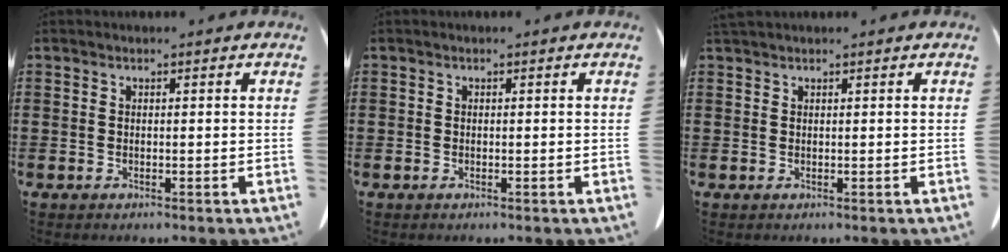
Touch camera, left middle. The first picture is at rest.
{"total": 0.0}
{"total": 0.6, "force": [0.6, 0.1, 0.1], "torque": [-0.005, 0.000, 0.012]}